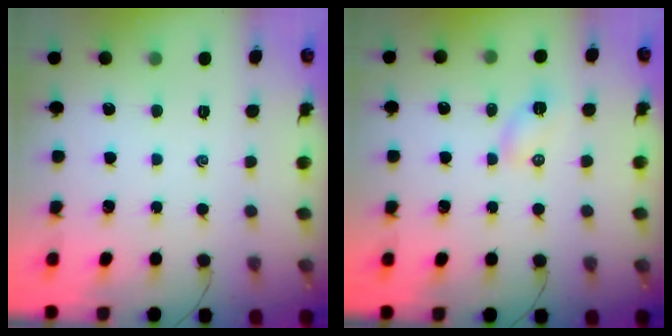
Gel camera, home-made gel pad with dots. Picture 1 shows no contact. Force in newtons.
{"total": 3.7, "press": 3.5, "slide": 1.2}